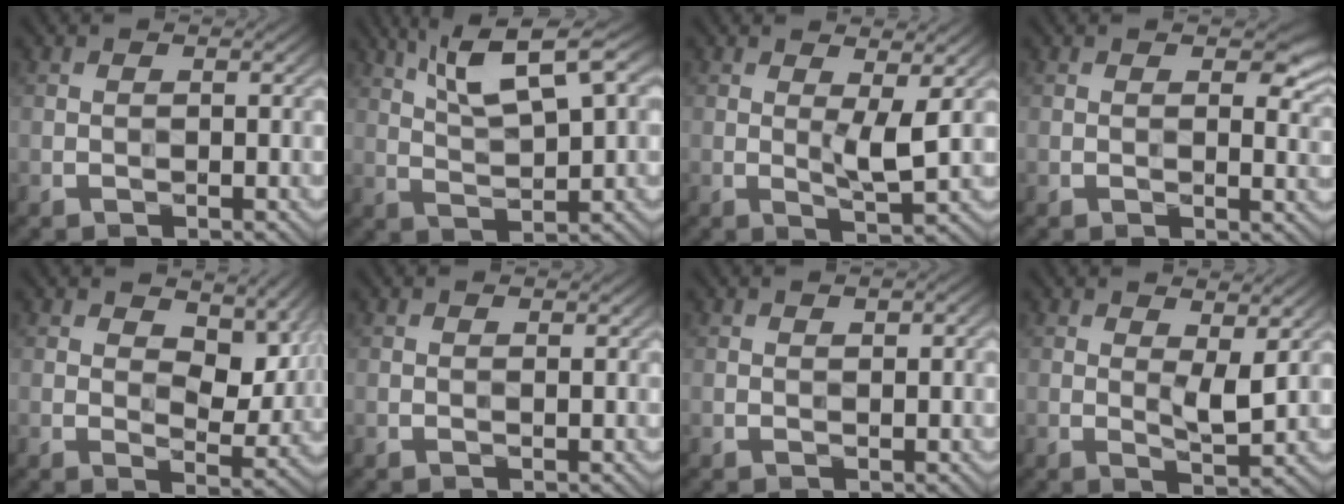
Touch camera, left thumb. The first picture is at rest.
{"total": 9.6, "force": [4.9, 2.4, 7.9], "torque": [-0.155, 0.017, 0.092]}
{"total": 3.6, "force": [0.7, 0.6, 3.5], "torque": [-0.069, -0.005, 0.016]}
{"total": 3.7, "force": [1.6, 2.0, 2.7], "torque": [-0.038, -0.006, 0.025]}
{"total": 8.7, "force": [4.0, 4.6, 6.3], "torque": [-0.104, -0.006, 0.062]}
{"total": 0.0}
{"total": 1.2, "force": [0.5, 0.4, 1.0], "torque": [-0.017, 0.002, 0.009]}
{"total": 3.2, "force": [1.0, 0.9, 2.9], "torque": [-0.060, -0.006, 0.020]}